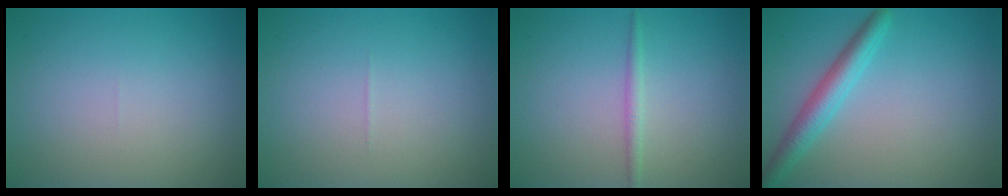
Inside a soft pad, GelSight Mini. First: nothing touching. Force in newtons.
{"total": 0.0}
{"total": 1.2, "press": 1.2, "slide": 0.0}
{"total": 3.4, "press": 3.4, "slide": 0.1}